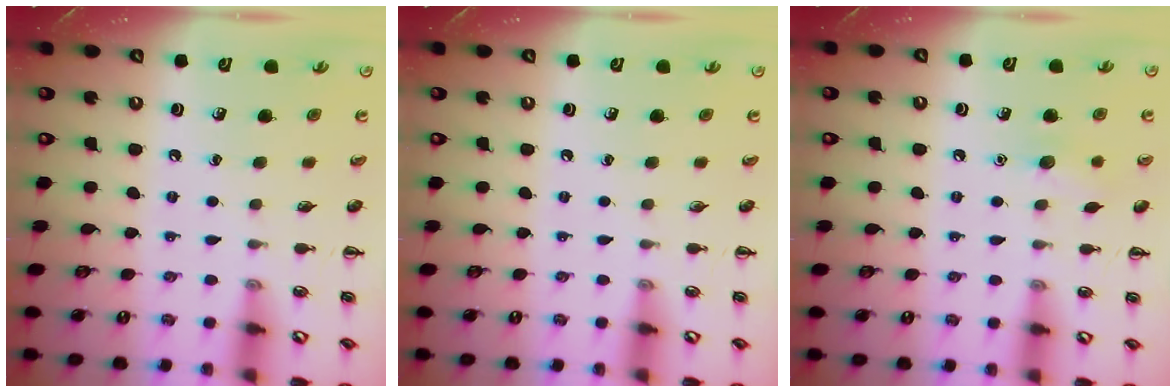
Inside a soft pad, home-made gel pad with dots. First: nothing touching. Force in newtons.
{"total": 0.0}
{"total": 6.7, "press": 6.5, "slide": 1.7}